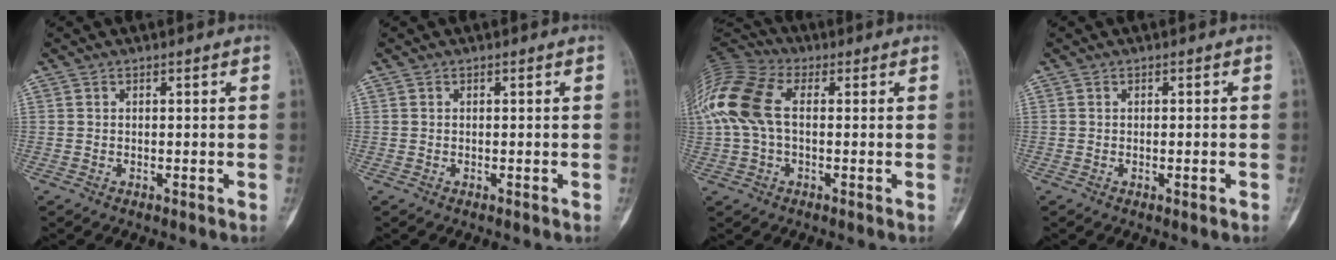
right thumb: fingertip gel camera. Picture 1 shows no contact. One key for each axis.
{"total": 0.0}
{"total": 16.5, "fx": 1.7, "fy": 10.1, "fz": 13.0, "tx": -0.313, "ty": 0.031, "tz": 0.026}
{"total": 1.1, "fx": -0.5, "fy": 0.1, "fz": 1.0, "tx": -0.013, "ty": 0.000, "tz": -0.003}